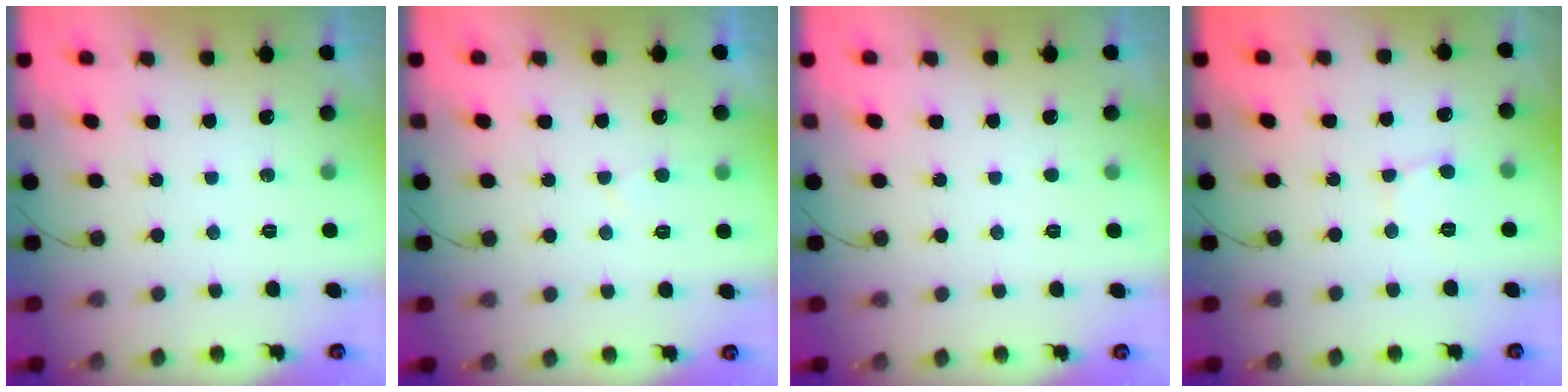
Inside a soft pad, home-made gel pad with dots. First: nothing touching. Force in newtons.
{"total": 3.2, "press": 3.2, "slide": 0.4}
{"total": 1.6, "press": 1.6, "slide": 0.1}
{"total": 3.1, "press": 3.1, "slide": 0.3}